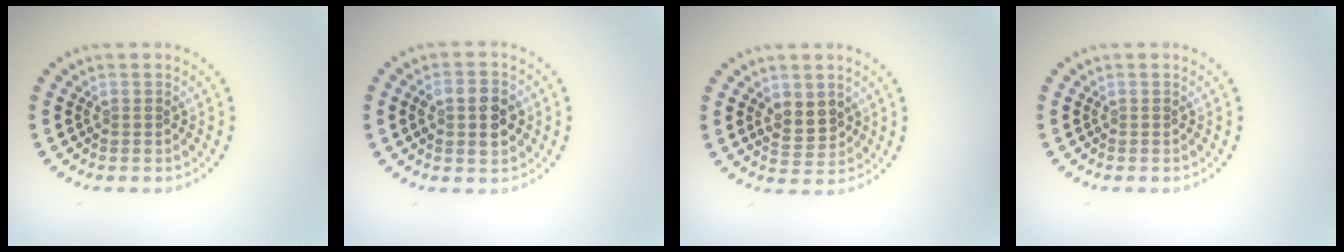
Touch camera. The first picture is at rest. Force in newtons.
{"total": 3.8, "press": 3.8, "slide": 0.2}
{"total": 2.5, "press": 2.4, "slide": 0.7}
{"total": 0.0}